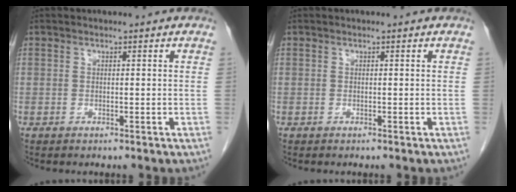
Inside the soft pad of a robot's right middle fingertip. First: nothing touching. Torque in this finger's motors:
{"motor_torque": [0.12, -0.05, 0.01, 0.01]}